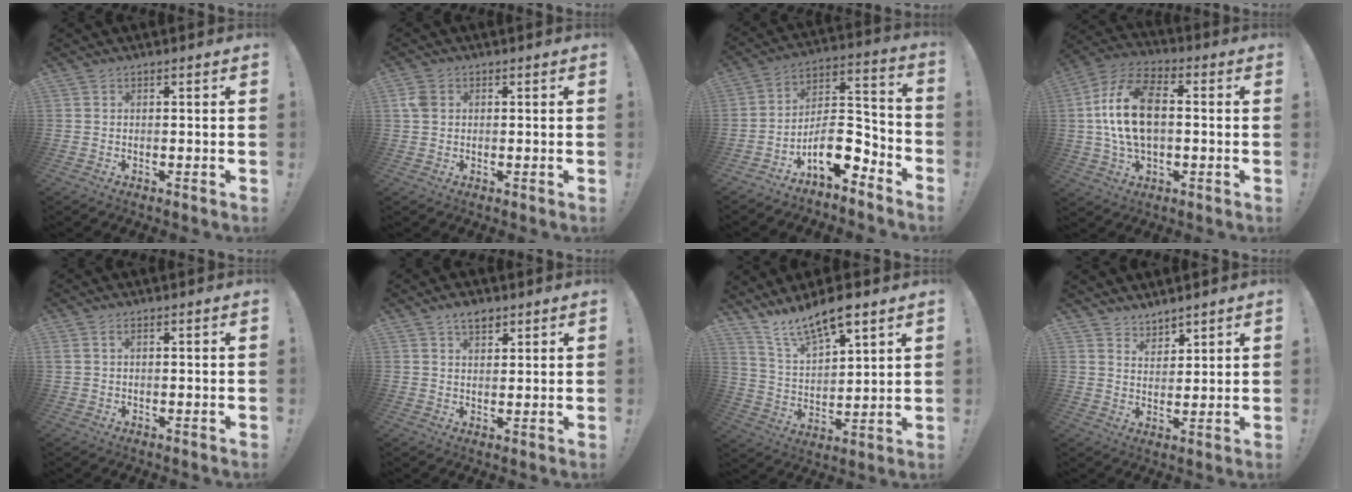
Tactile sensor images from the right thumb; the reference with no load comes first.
{"total": 4.2, "force": [1.1, 3.2, 2.5], "torque": [-0.050, 0.007, 0.022]}
{"total": 13.2, "force": [-7.3, 6.8, 8.6], "torque": [-0.125, 0.037, -0.119]}
{"total": 16.9, "force": [1.0, 10.3, 13.4], "torque": [-0.246, 0.008, 0.016]}
{"total": 1.8, "force": [0.8, 0.9, 1.3], "torque": [-0.031, 0.003, 0.016]}
{"total": 4.9, "force": [3.3, 2.6, 2.5], "torque": [-0.033, -0.015, 0.059]}
{"total": 11.5, "force": [9.8, 3.1, 5.2], "torque": [-0.109, -0.071, 0.178]}
{"total": 4.8, "force": [4.4, 2.0, -0.1], "torque": [0.004, -0.039, 0.083]}